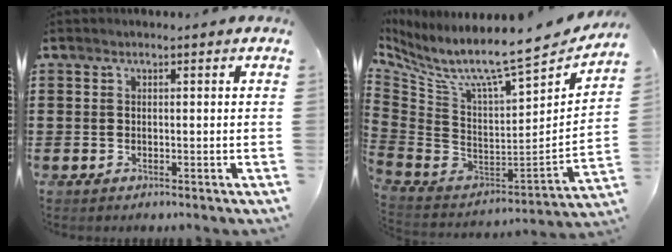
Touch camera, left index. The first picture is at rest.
{"total": 8.5, "force": [5.9, 0.9, 6.1], "torque": [-0.119, -0.063, 0.085]}